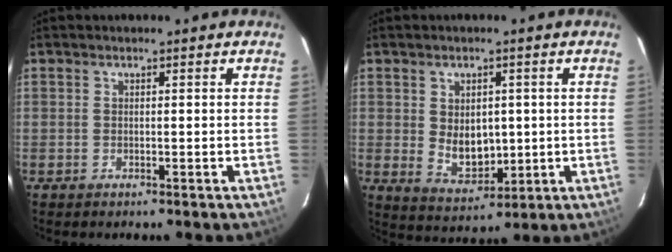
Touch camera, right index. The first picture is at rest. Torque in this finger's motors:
{"motor_torque": [0.25, -0.02, 0.20, 0.04]}